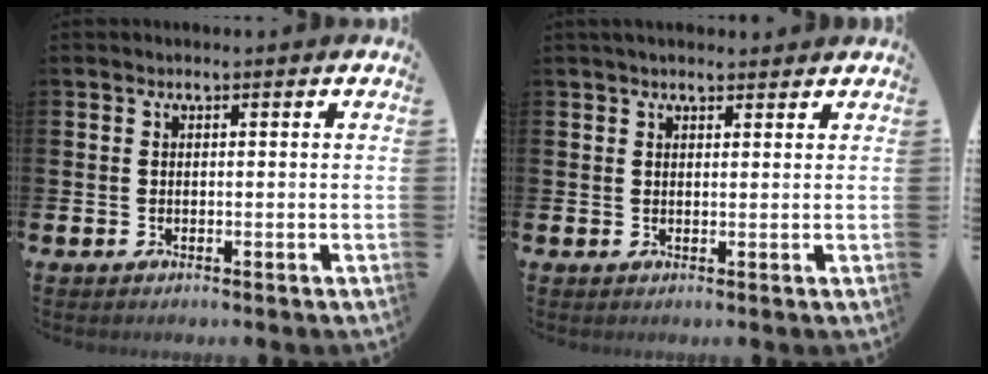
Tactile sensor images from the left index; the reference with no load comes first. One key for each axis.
{"total": 2.0, "fx": 1.9, "fy": 0.6, "fz": 0.5, "tx": -0.004, "ty": -0.002, "tz": 0.032}